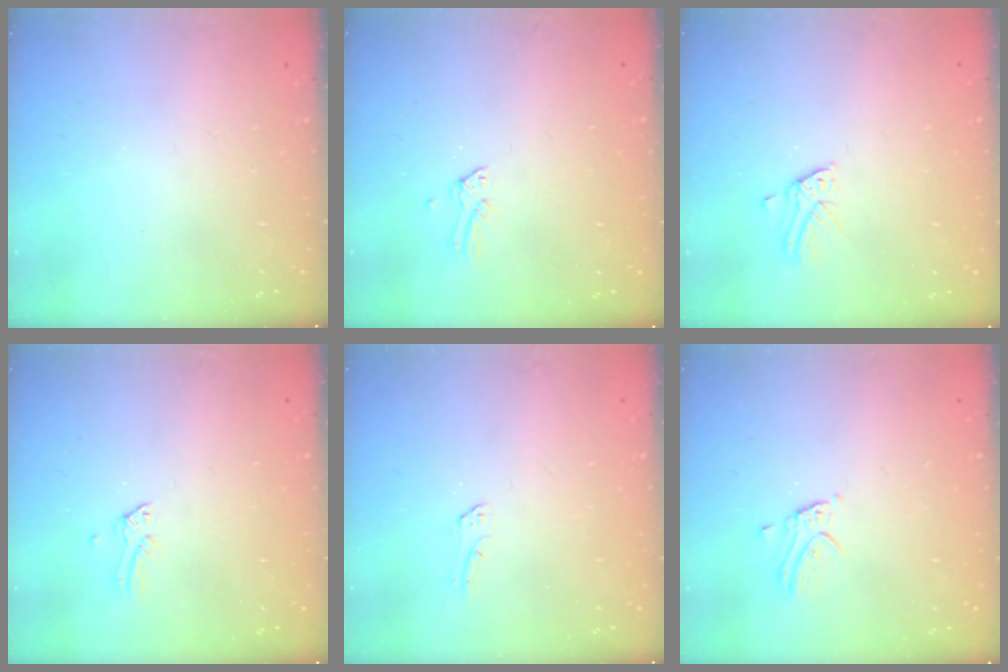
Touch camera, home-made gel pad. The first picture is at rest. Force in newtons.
{"total": 0.0}
{"total": 1.7, "press": 1.7, "slide": 0.1}
{"total": 0.0}
{"total": 3.0, "press": 3.0, "slide": 0.4}
{"total": 2.2, "press": 2.2, "slide": 0.1}